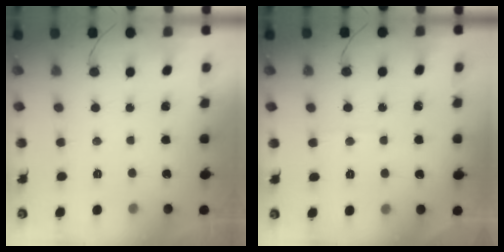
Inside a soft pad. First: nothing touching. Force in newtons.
{"total": 3.0, "press": 3.0, "slide": 0.3}